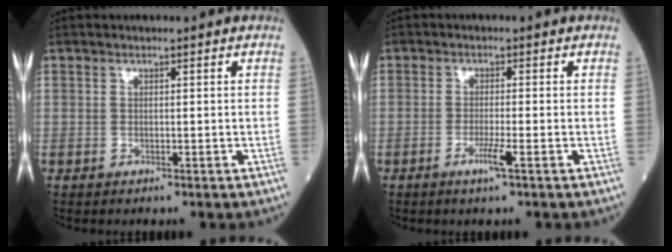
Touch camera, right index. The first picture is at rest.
{"total": 2.8, "force": [-1.4, -0.3, 2.4], "torque": [-0.049, -0.006, -0.028]}